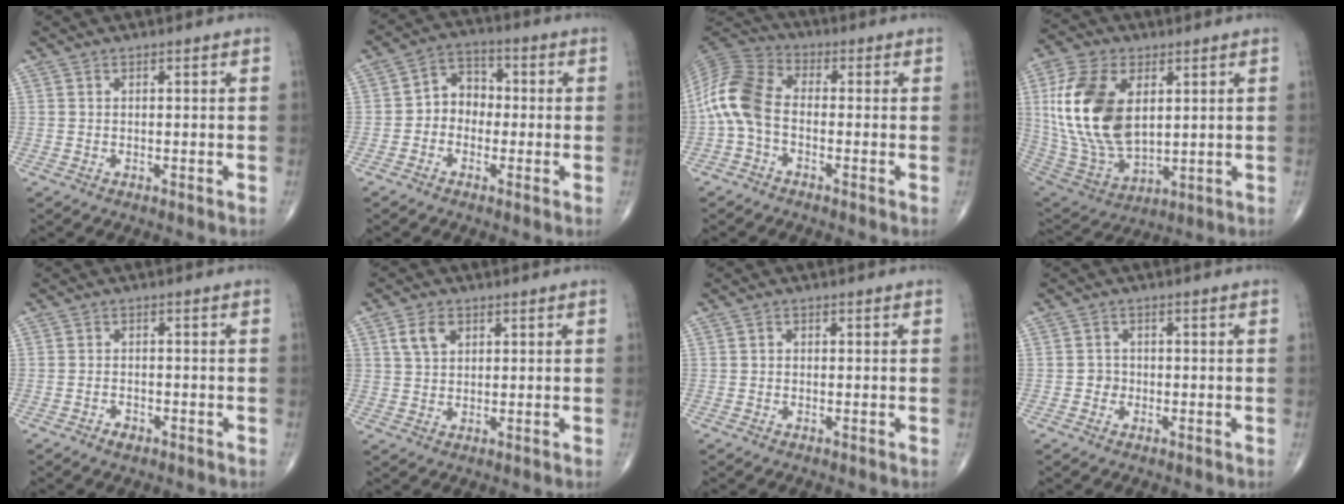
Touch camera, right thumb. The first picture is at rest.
{"total": 6.5, "force": [-0.9, 5.4, 3.6], "torque": [-0.027, 0.030, -0.032]}
{"total": 10.8, "force": [-1.7, 6.7, 8.3], "torque": [-0.174, 0.031, -0.048]}
{"total": 20.9, "force": [4.2, 12.2, 16.5], "torque": [-0.328, -0.022, 0.087]}
{"total": 2.0, "force": [-1.3, 1.1, 0.9], "torque": [-0.016, 0.008, -0.020]}
{"total": 4.7, "force": [2.0, 3.2, 2.8], "torque": [-0.040, -0.003, 0.040]}
{"total": 0.7, "force": [0.0, 0.6, 0.3], "torque": [0.000, 0.002, -0.001]}
{"total": 1.9, "force": [-0.6, 1.8, 0.5], "torque": [0.003, 0.008, -0.015]}